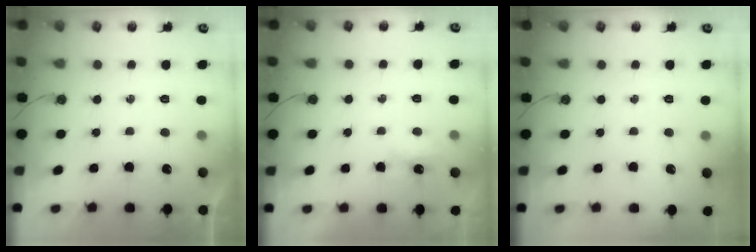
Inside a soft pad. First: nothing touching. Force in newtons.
{"total": 3.6, "press": 3.5, "slide": 0.5}
{"total": 0.0}